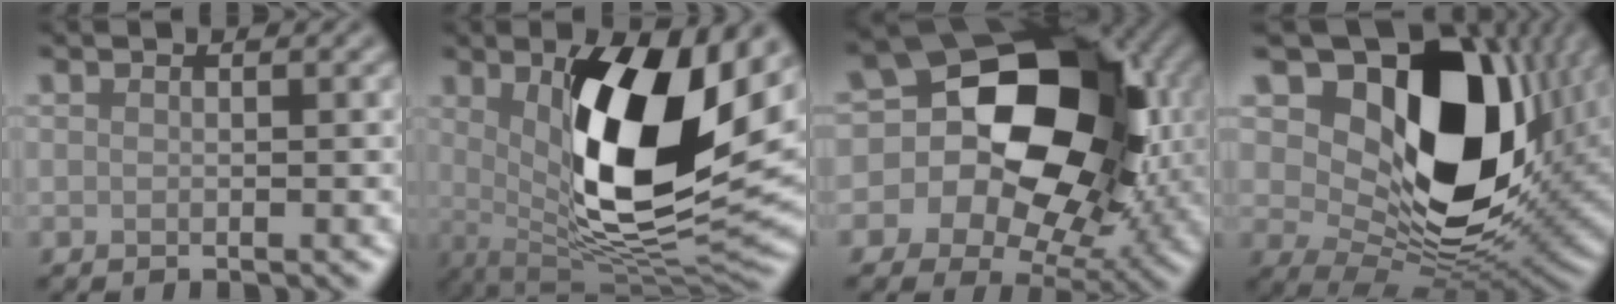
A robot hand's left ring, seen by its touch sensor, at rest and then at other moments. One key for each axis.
{"total": 12.6, "fx": 2.3, "fy": 4.9, "fz": 11.4, "tx": -0.196, "ty": -0.015, "tz": 0.049}
{"total": 18.2, "fx": 1.5, "fy": 13.4, "fz": 12.3, "tx": -0.171, "ty": 0.025, "tz": 0.016}
{"total": 16.5, "fx": 4.3, "fy": 10.5, "fz": 12.0, "tx": -0.184, "ty": -0.002, "tz": 0.084}